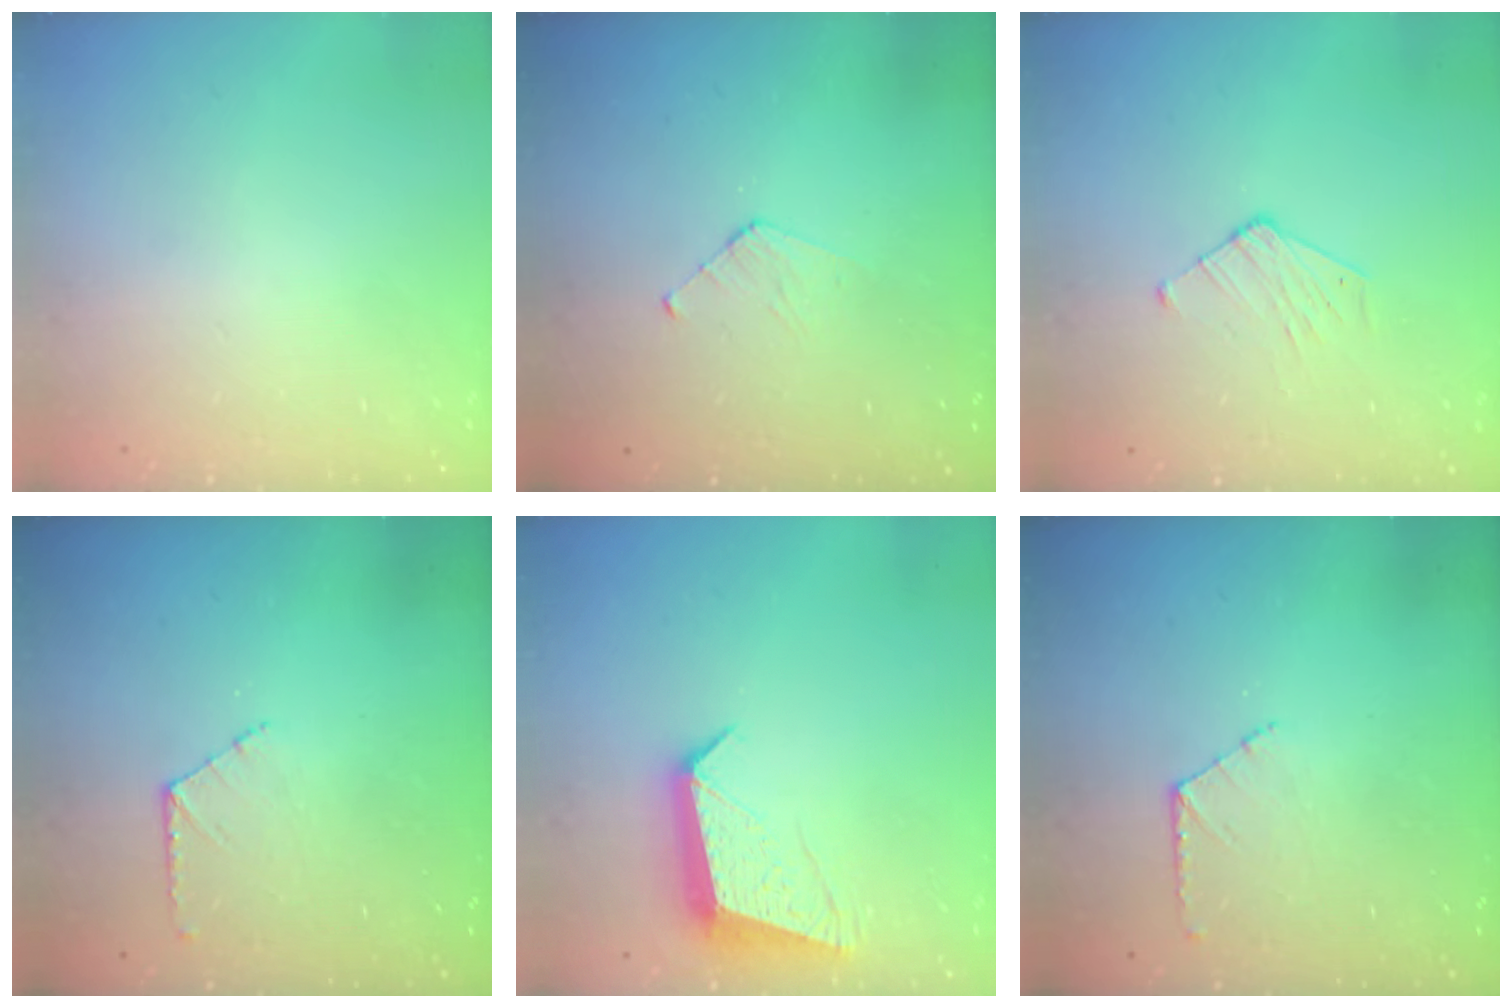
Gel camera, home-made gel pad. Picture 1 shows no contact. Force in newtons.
{"total": 3.1, "press": 3.0, "slide": 0.3}
{"total": 4.1, "press": 4.1, "slide": 0.5}
{"total": 6.7, "press": 6.7, "slide": 0.6}
{"total": 10.5, "press": 10.5, "slide": 1.0}
{"total": 6.7, "press": 6.7, "slide": 0.6}